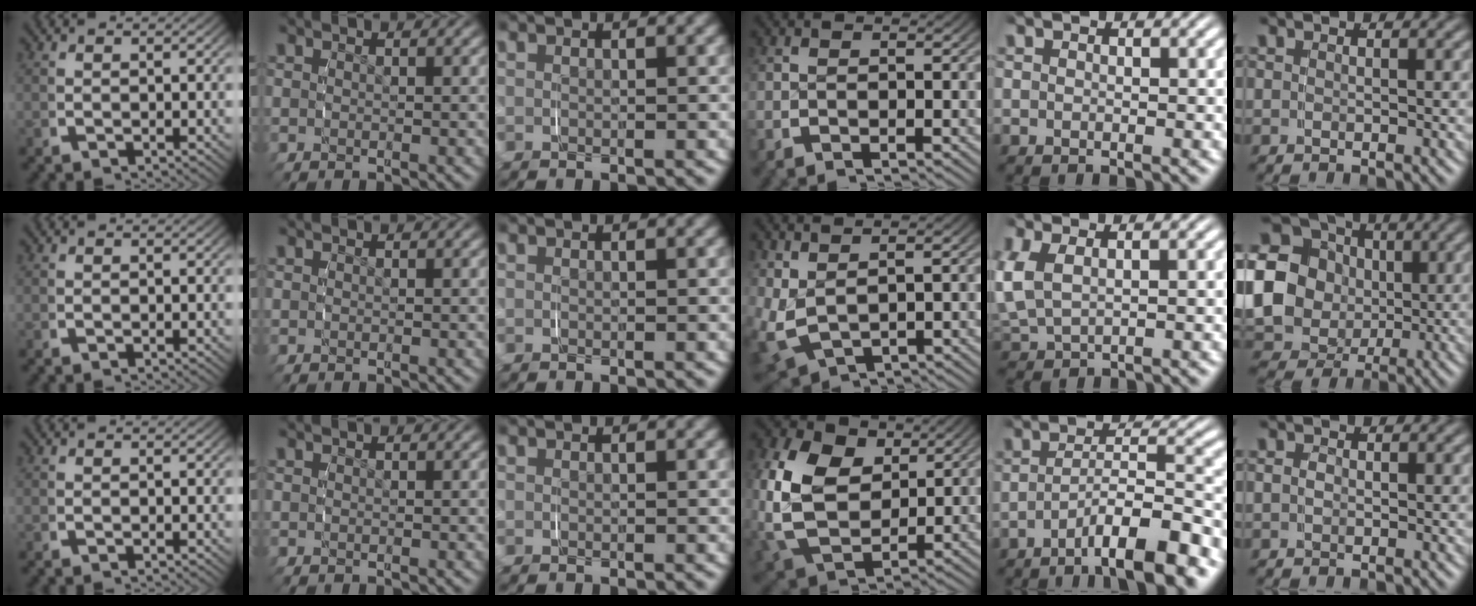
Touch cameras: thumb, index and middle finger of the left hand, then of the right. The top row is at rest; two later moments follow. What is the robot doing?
{"motion": "grasp_and_lifting", "object": "paper"}